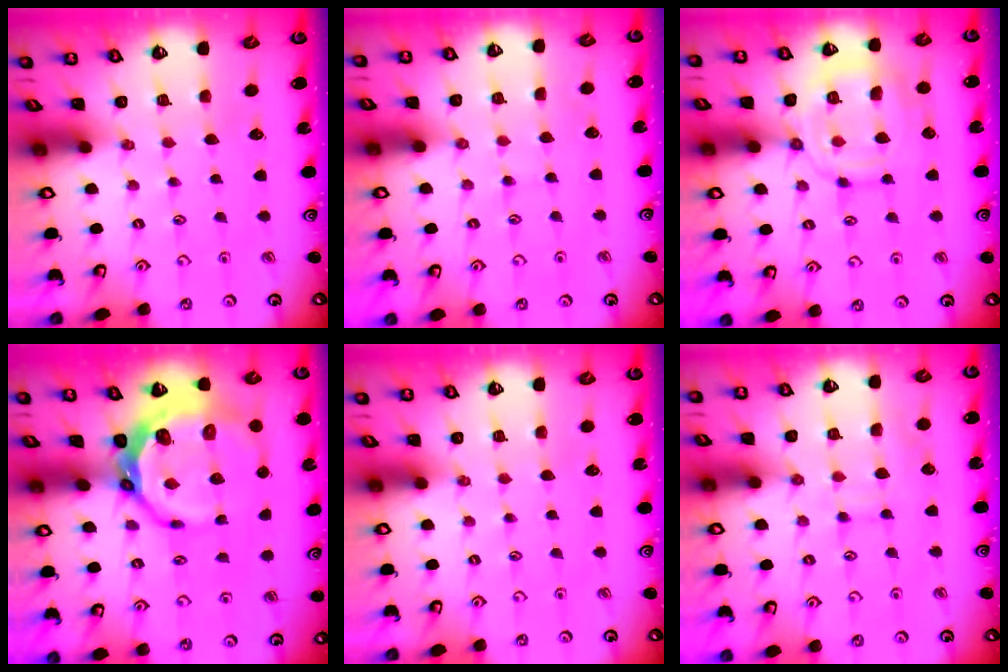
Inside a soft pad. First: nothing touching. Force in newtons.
{"total": 3.1, "press": 3.1, "slide": 0.4}
{"total": 11.9, "press": 11.9, "slide": 0.7}
{"total": 11.0, "press": 10.1, "slide": 4.3}
{"total": 0.0}
{"total": 8.7, "press": 8.7, "slide": 0.6}